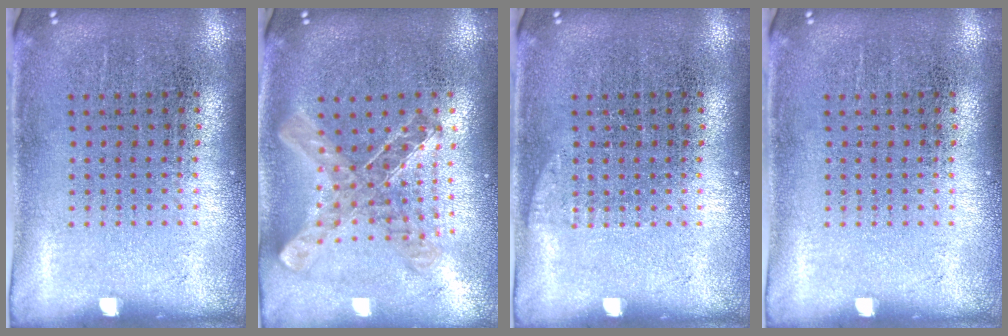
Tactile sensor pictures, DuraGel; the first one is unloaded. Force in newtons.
{"total": 0.9, "press": 0.9, "slide": 0.1}
{"total": 0.7, "press": 0.7, "slide": 0.2}
{"total": 0.0}